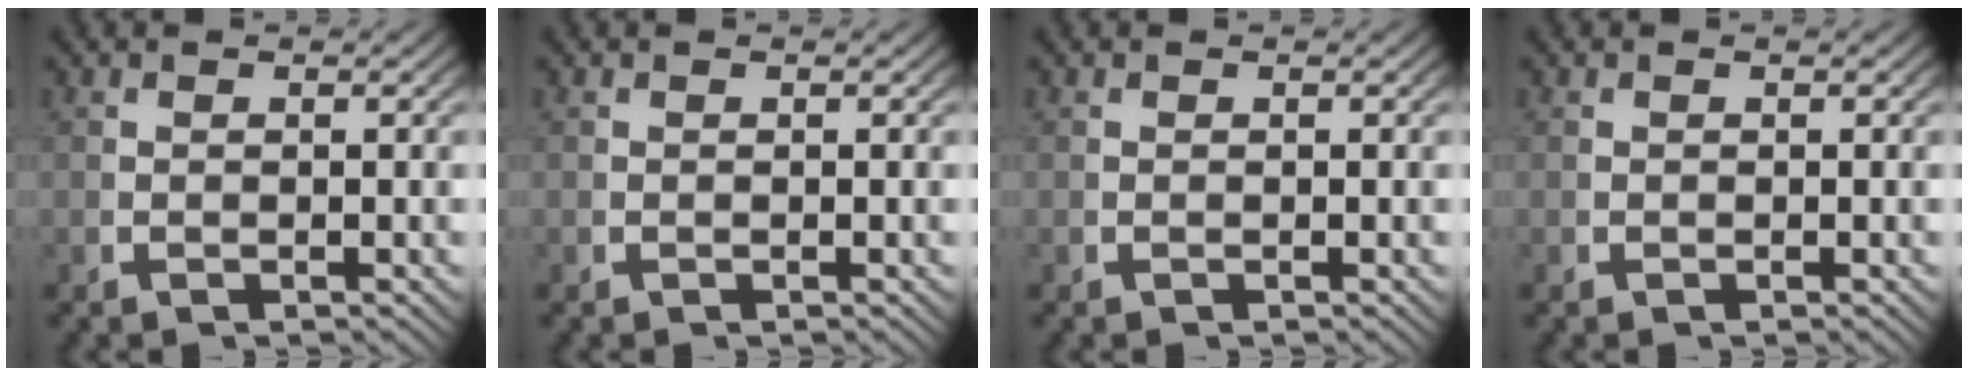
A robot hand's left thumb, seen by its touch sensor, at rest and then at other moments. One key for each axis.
{"total": 0.0}
{"total": 0.0}
{"total": 0.0}